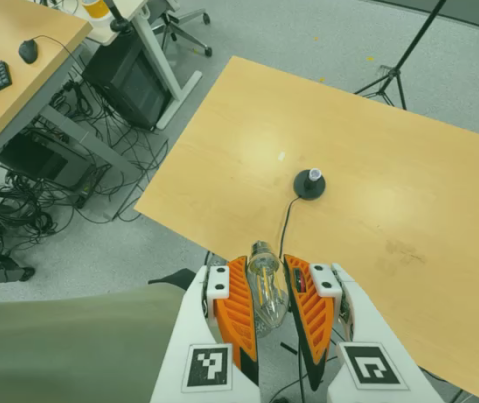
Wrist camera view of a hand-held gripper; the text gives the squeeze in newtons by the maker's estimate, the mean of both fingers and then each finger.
{"total": 21.7, "left": 24.5, "right": 18.9}